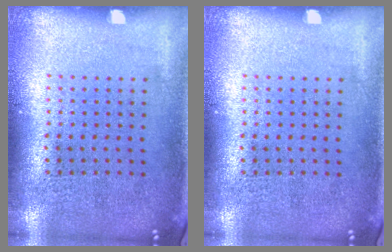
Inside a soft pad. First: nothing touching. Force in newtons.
{"total": 0.0}